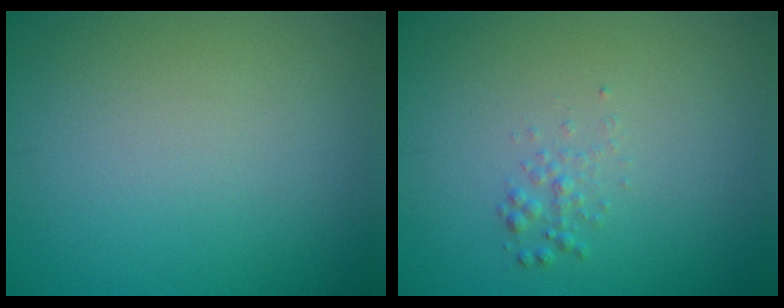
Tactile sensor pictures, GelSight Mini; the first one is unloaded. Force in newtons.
{"total": 1.0, "press": 1.0, "slide": 0.0}